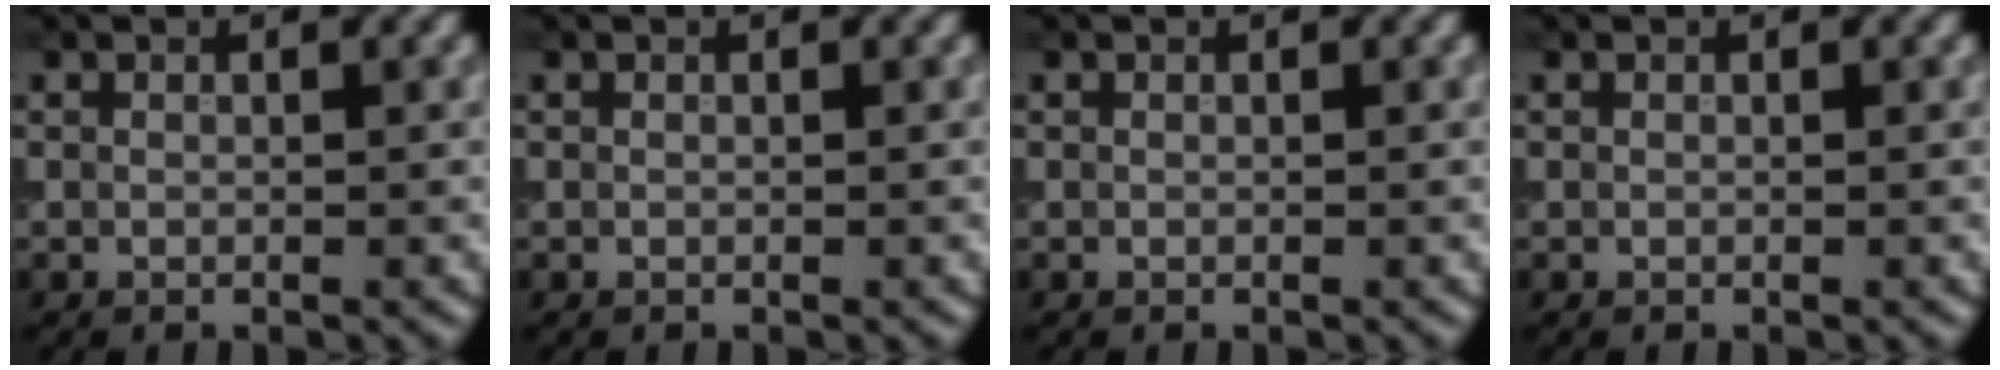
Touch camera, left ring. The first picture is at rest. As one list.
[{"total": 0.0}, {"total": 0.0}, {"total": 0.0}]